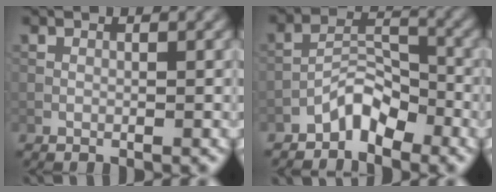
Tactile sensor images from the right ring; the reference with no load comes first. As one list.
[{"total": 3.4, "force": [-2.7, 1.4, 1.6], "torque": [-0.023, 0.018, -0.053]}]